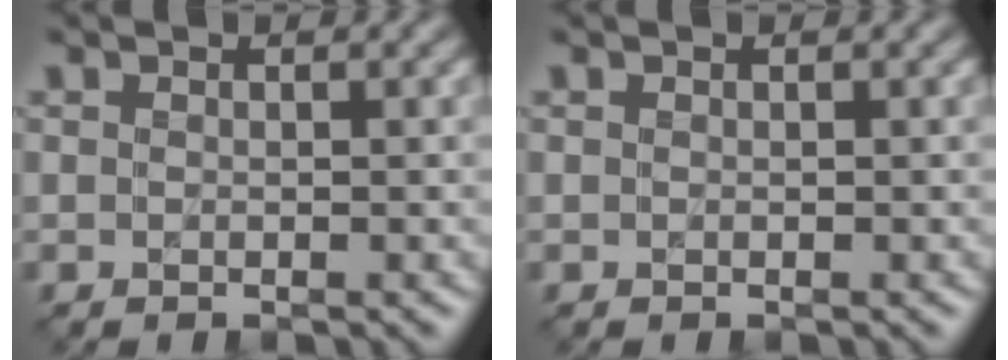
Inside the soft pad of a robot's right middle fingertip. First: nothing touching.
{"total": 0.0}